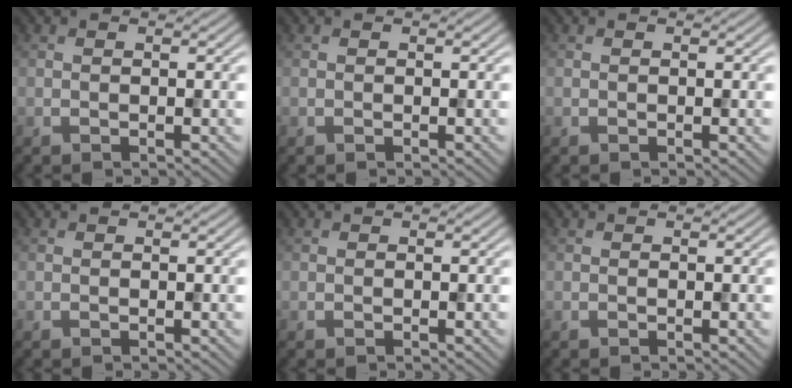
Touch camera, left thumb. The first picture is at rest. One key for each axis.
{"total": 0.0}
{"total": 0.0}
{"total": 0.0}
{"total": 0.0}
{"total": 0.0}